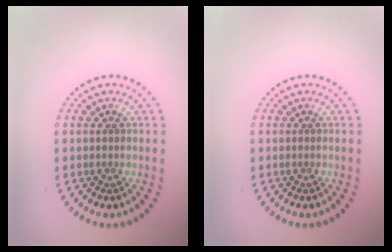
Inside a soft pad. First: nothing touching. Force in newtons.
{"total": 0.0}